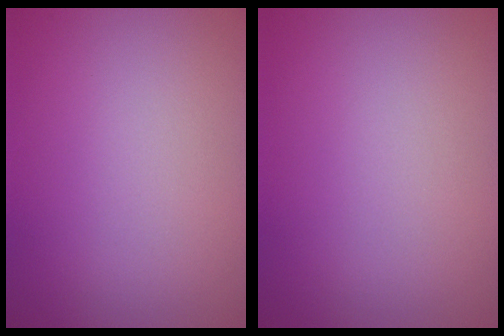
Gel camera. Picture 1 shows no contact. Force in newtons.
{"total": 0.0}